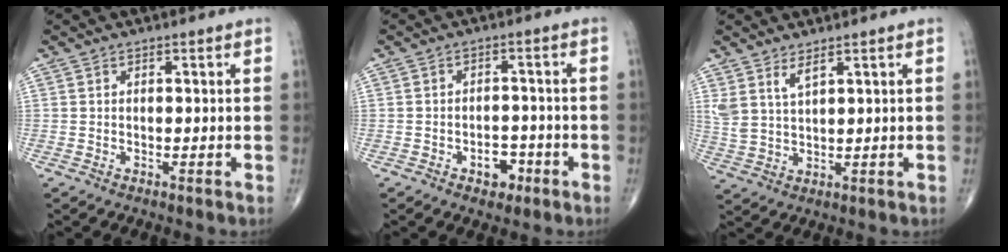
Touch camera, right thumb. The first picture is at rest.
{"total": 4.1, "force": [-2.1, 2.7, 2.3], "torque": [-0.011, 0.019, -0.029]}
{"total": 4.4, "force": [2.9, 1.3, 3.0], "torque": [-0.066, -0.020, 0.066]}